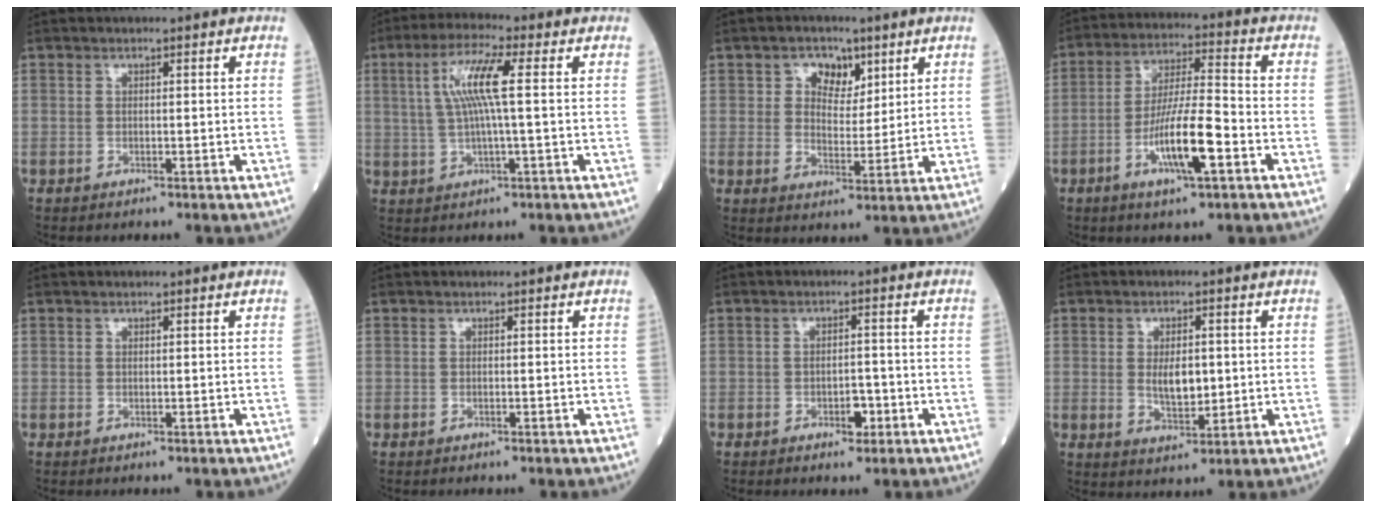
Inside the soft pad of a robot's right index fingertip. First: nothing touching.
{"total": 8.0, "force": [1.5, 0.2, 7.9], "torque": [-0.158, 0.011, 0.028]}
{"total": 5.2, "force": [2.6, 3.5, 2.8], "torque": [-0.040, 0.009, 0.043]}
{"total": 10.8, "force": [-4.1, 1.2, 9.9], "torque": [-0.185, -0.004, -0.075]}
{"total": 0.0}
{"total": 0.0}
{"total": 2.9, "force": [-1.2, 1.4, 2.3], "torque": [-0.033, 0.003, -0.013]}
{"total": 5.1, "force": [0.3, 2.3, 4.6], "torque": [-0.079, -0.007, 0.011]}